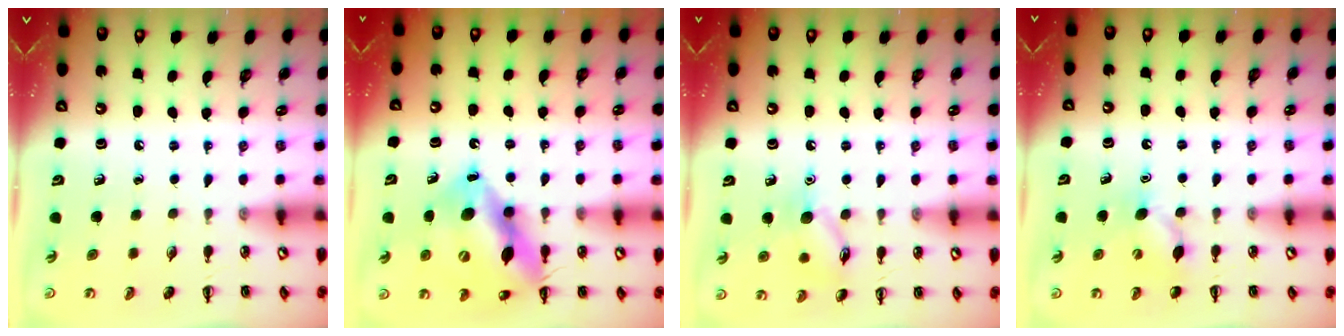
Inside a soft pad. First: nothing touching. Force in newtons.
{"total": 16.2, "press": 15.8, "slide": 3.6}
{"total": 9.7, "press": 9.7, "slide": 0.5}
{"total": 8.1, "press": 7.9, "slide": 1.4}